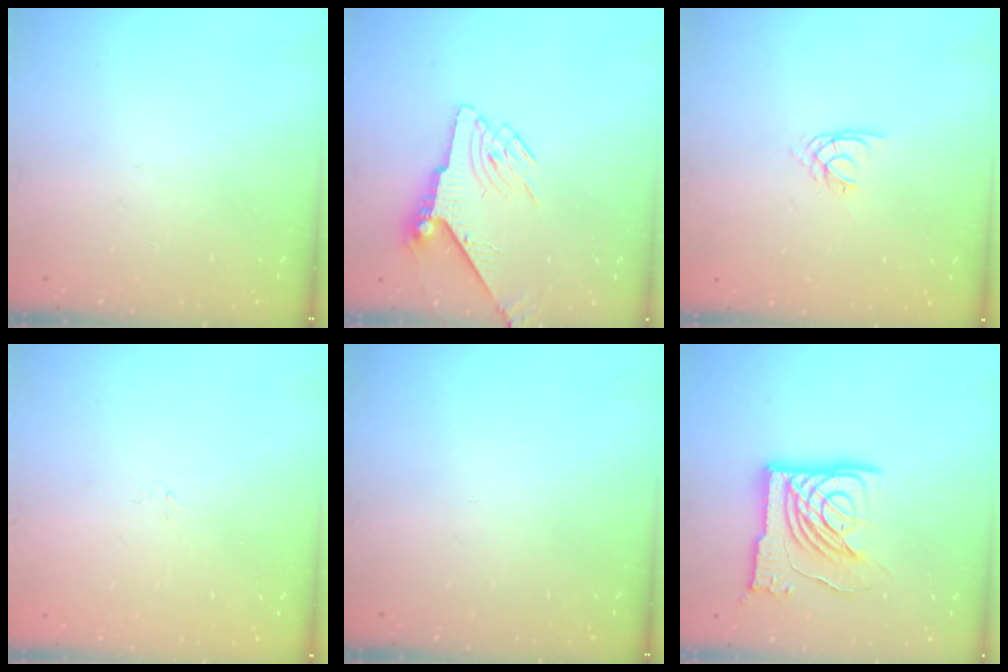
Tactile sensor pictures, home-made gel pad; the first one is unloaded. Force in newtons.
{"total": 6.7, "press": 6.6, "slide": 1.0}
{"total": 1.7, "press": 1.7, "slide": 0.1}
{"total": 1.5, "press": 1.4, "slide": 0.3}
{"total": 0.0}
{"total": 15.1, "press": 15.0, "slide": 1.6}